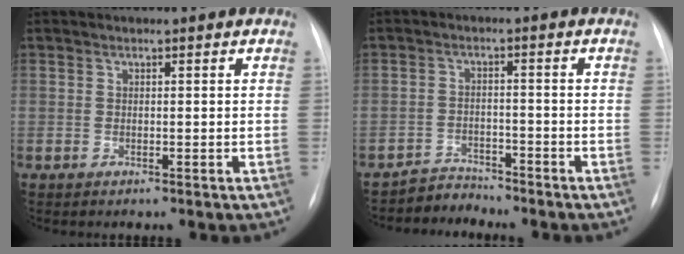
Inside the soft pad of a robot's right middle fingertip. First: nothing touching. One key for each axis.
{"total": 3.4, "fx": -3.1, "fy": 0.3, "fz": -1.4, "tx": 0.033, "ty": -0.006, "tz": -0.051}